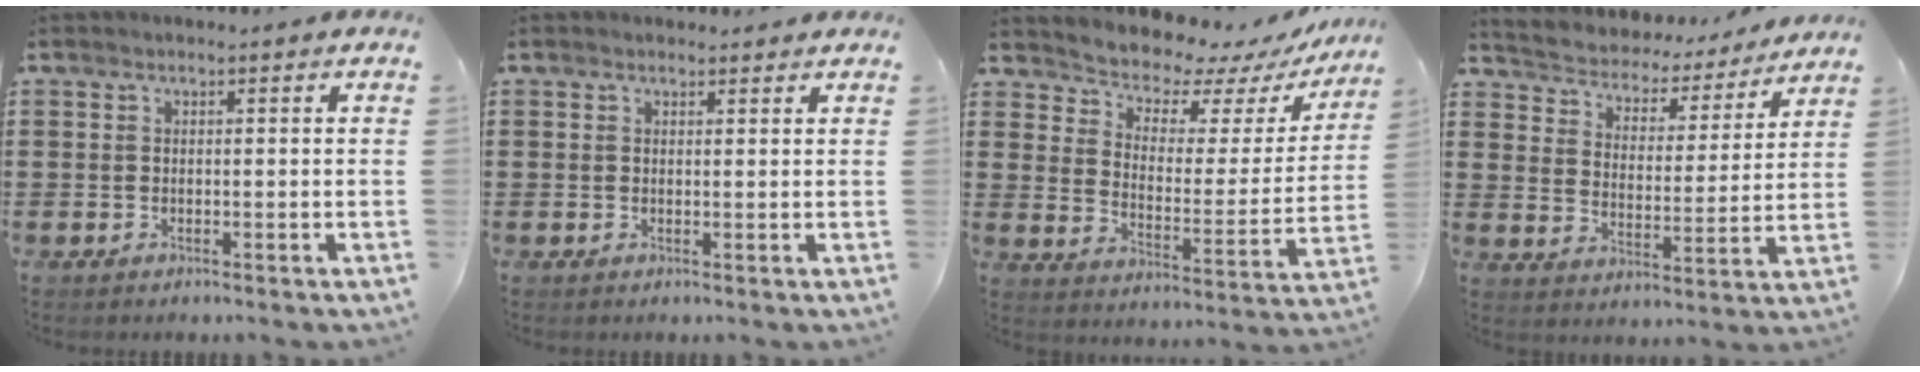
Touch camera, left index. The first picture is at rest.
{"total": 1.0, "force": [0.9, 0.4, 0.0], "torque": [-0.003, 0.002, 0.019]}
{"total": 5.7, "force": [5.4, 1.7, 0.6], "torque": [-0.040, -0.051, 0.089]}
{"total": 3.7, "force": [3.6, 0.9, -0.2], "torque": [-0.023, -0.031, 0.053]}